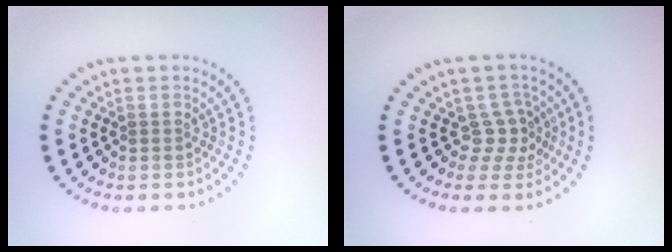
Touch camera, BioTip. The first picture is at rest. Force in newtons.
{"total": 2.4, "press": 1.6, "slide": 1.8}